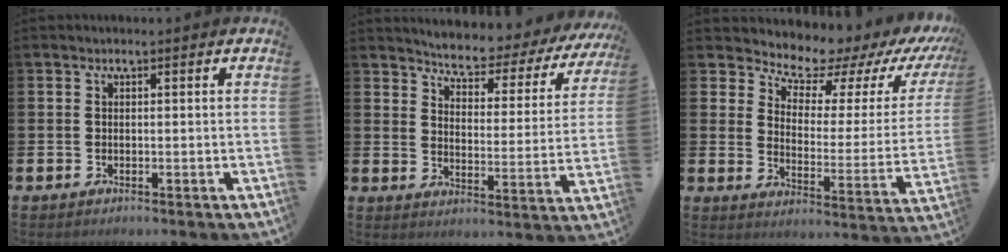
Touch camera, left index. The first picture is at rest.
{"total": 4.9, "force": [4.8, 0.9, 1.0], "torque": [-0.044, -0.043, 0.073]}
{"total": 7.7, "force": [6.9, 2.8, 2.1], "torque": [-0.063, -0.059, 0.113]}